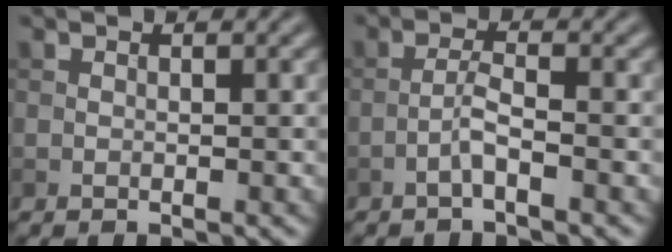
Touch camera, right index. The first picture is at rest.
{"total": 1.9, "force": [-1.1, 0.1, 1.5], "torque": [-0.031, 0.009, -0.026]}